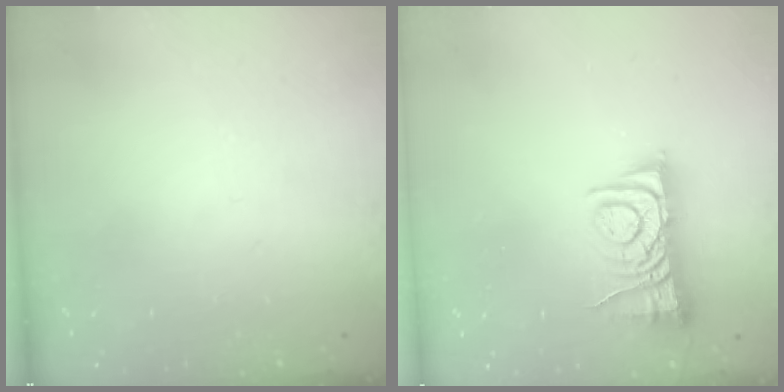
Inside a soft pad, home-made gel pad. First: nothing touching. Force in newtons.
{"total": 6.9, "press": 6.9, "slide": 0.9}